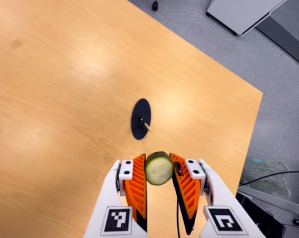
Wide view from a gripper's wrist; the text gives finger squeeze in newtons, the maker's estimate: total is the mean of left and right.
{"total": 7.8, "left": 7.4, "right": 8.2}